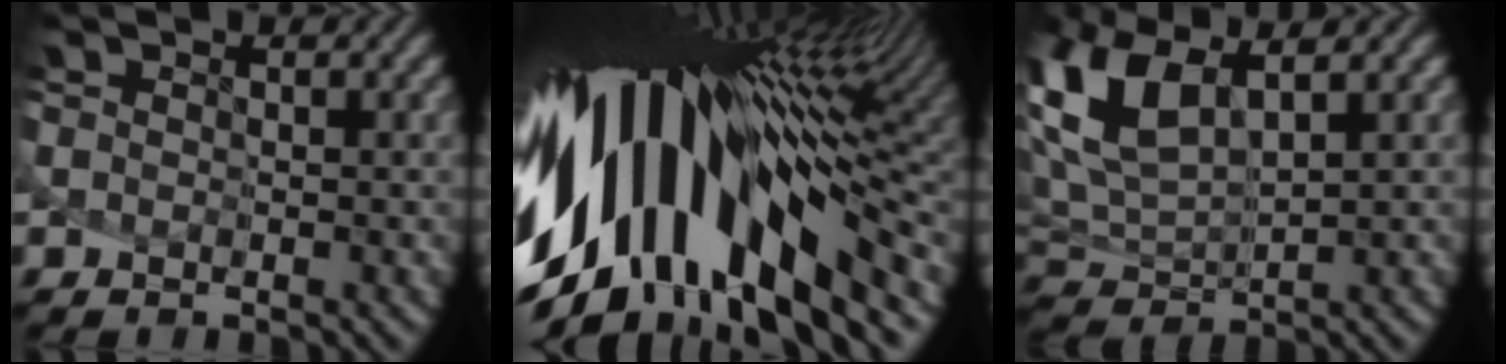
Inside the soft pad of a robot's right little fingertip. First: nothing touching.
{"total": 15.5, "force": [-0.3, 6.3, 14.2], "torque": [-0.250, -0.012, 0.006]}
{"total": 6.4, "force": [4.3, 2.0, 4.3], "torque": [-0.130, 0.001, 0.098]}